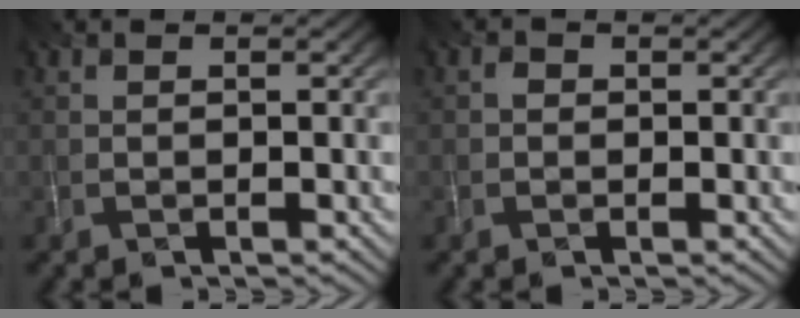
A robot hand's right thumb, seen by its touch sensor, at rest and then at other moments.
{"total": 0.8, "force": [-0.1, 0.8, 0.3], "torque": [-0.004, -0.002, -0.006]}